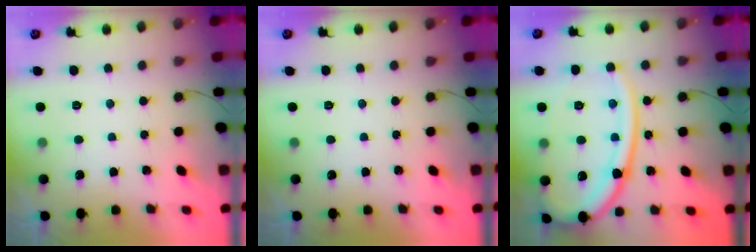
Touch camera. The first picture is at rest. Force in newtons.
{"total": 0.0}
{"total": 19.4, "press": 19.3, "slide": 1.9}